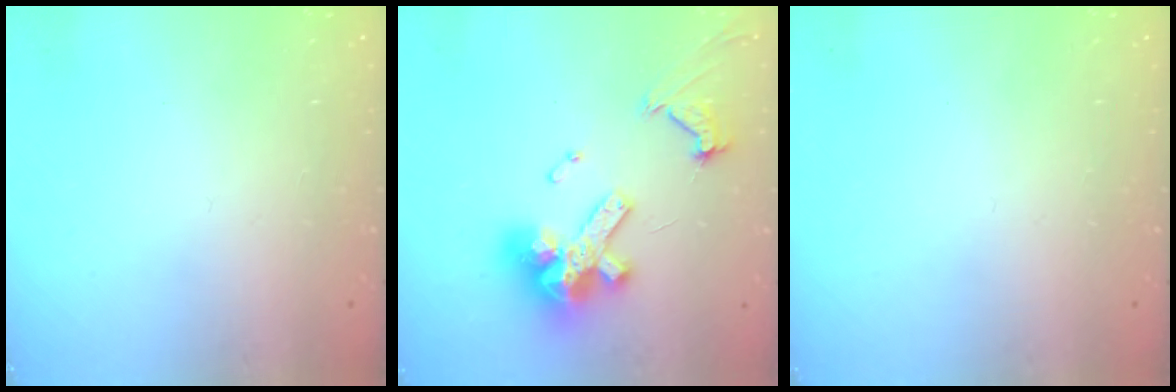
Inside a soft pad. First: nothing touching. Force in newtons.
{"total": 15.7, "press": 15.6, "slide": 1.9}
{"total": 0.0}